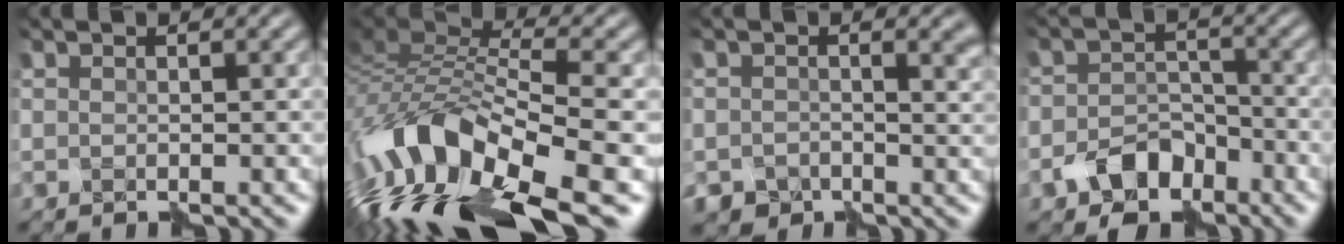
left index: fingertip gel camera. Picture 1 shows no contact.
{"total": 14.8, "force": [-6.4, 6.9, 11.5], "torque": [-0.245, 0.008, -0.111]}
{"total": 2.2, "force": [-1.2, 1.5, 1.0], "torque": [-0.020, -0.006, -0.024]}
{"total": 4.4, "force": [-2.8, 2.8, 2.0], "torque": [-0.030, 0.003, -0.051]}